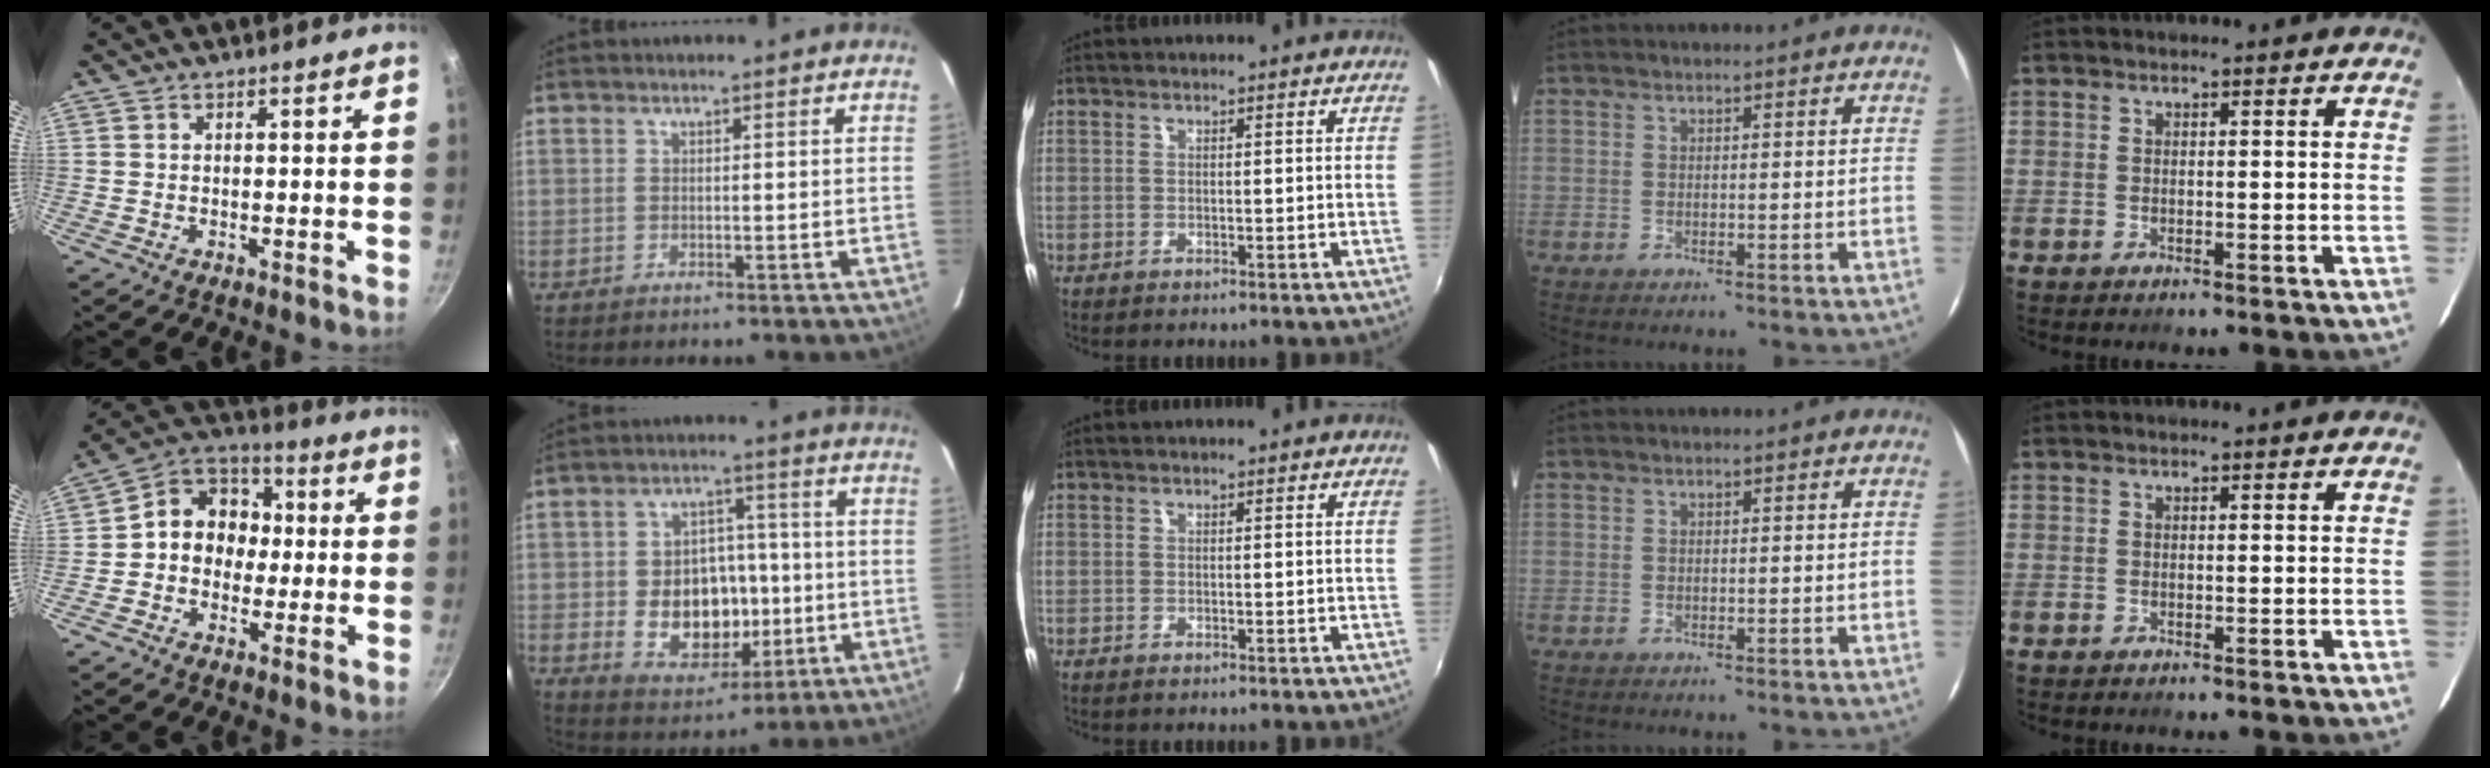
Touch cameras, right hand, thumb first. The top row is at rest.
{"thumb": {"total": 11.3, "force": [-0.1, 9.6, 5.9], "torque": [-0.045, 0.036, -0.027]}, "index": {"total": 12.9, "force": [-2.0, 9.8, 8.2], "torque": [-0.169, 0.012, -0.007]}}